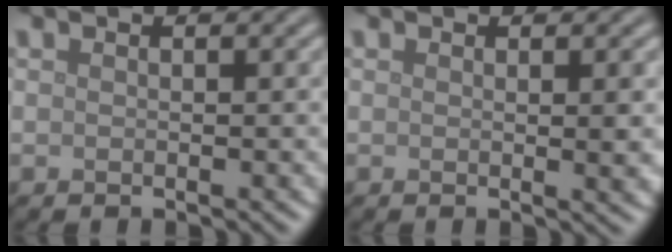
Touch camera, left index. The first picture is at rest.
{"total": 2.2, "force": [0.3, 0.6, 2.1], "torque": [-0.021, -0.002, 0.002]}